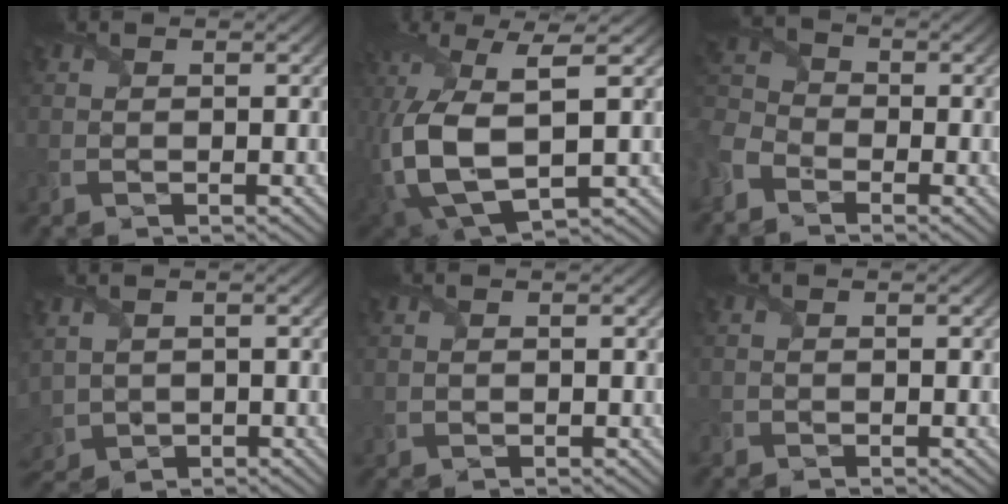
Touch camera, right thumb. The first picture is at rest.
{"total": 12.8, "force": [-0.5, 5.3, 11.6], "torque": [-0.275, -0.012, -0.006]}
{"total": 5.4, "force": [-3.6, 3.3, 2.3], "torque": [-0.073, -0.011, -0.089]}
{"total": 3.5, "force": [0.1, 2.9, 1.9], "torque": [-0.071, -0.020, 0.005]}
{"total": 0.6, "force": [0.0, 0.5, 0.3], "torque": [-0.007, -0.001, -0.001]}
{"total": 0.6, "force": [-0.5, 0.3, -0.1], "torque": [0.004, -0.004, -0.008]}